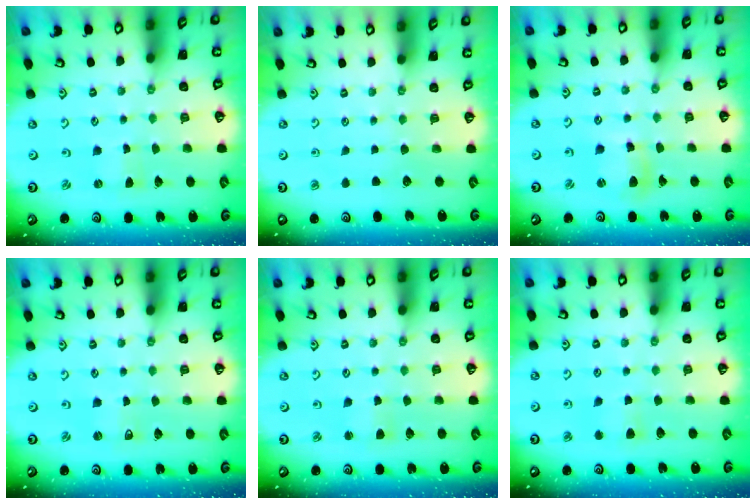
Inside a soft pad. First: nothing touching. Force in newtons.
{"total": 0.0}
{"total": 8.0, "press": 7.9, "slide": 1.3}
{"total": 2.0, "press": 2.0, "slide": 0.4}
{"total": 2.7, "press": 2.7, "slide": 0.3}
{"total": 3.5, "press": 3.5, "slide": 0.4}